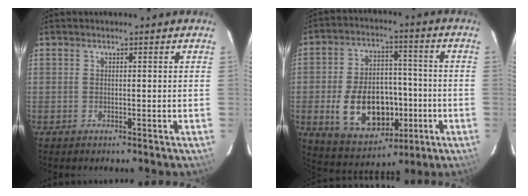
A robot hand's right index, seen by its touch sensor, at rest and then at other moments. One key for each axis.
{"total": 16.8, "fx": -4.2, "fy": 11.0, "fz": 11.9, "tx": -0.245, "ty": 0.013, "tz": -0.044}